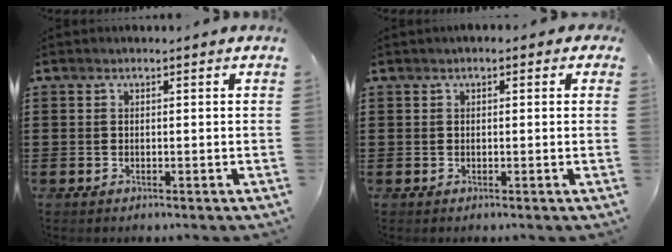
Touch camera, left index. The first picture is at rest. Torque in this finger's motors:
{"motor_torque": [2.14, 0.00, 0.56, 0.12]}